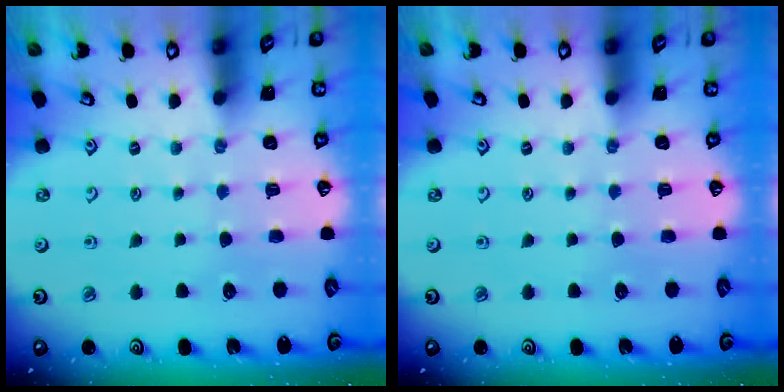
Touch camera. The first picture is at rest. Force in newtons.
{"total": 0.0}